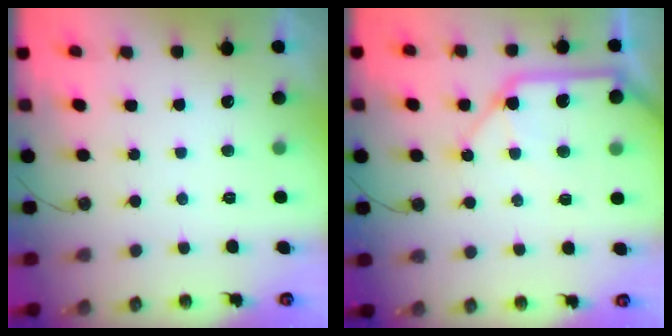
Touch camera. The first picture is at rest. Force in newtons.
{"total": 12.3, "press": 12.2, "slide": 1.6}